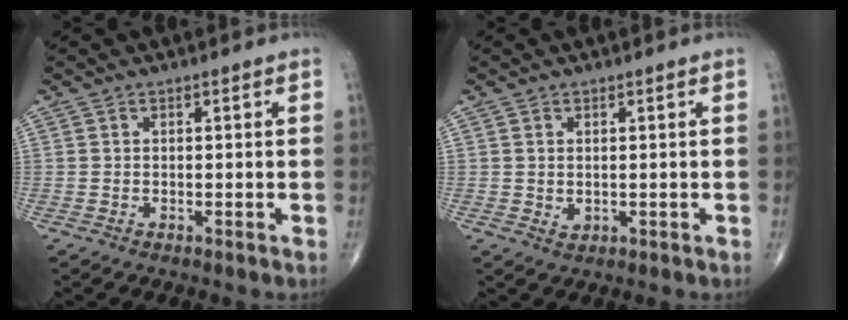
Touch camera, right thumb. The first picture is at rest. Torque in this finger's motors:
{"motor_torque": [-0.21, 0.15, -0.11, 0.01, 0.03]}